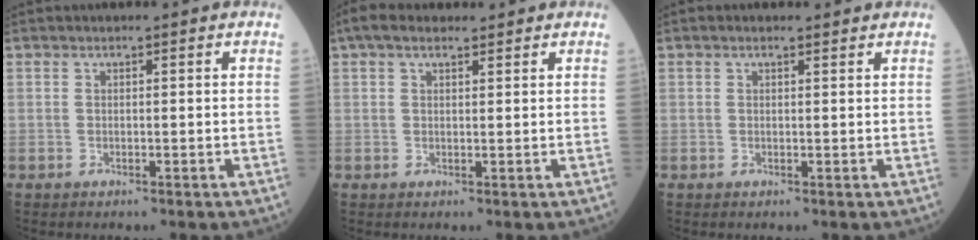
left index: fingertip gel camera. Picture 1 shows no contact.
{"total": 4.0, "force": [2.9, 1.6, 2.2], "torque": [-0.049, 0.036, 0.051]}
{"total": 1.2, "force": [1.0, 0.3, 0.6], "torque": [-0.015, 0.009, 0.015]}